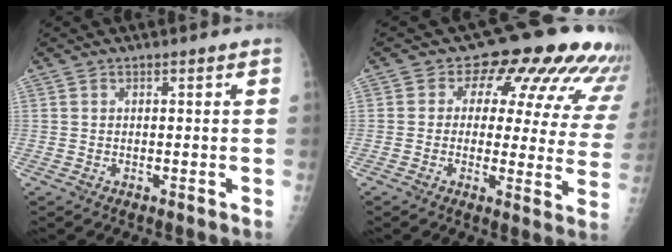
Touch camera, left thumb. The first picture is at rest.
{"total": 17.1, "force": [9.9, 9.2, 10.4], "torque": [-0.073, -0.028, 0.093]}